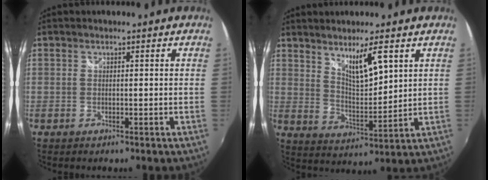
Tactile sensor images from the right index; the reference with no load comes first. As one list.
[{"total": 8.3, "force": [4.8, 1.7, 6.5], "torque": [-0.109, -0.007, 0.094]}]